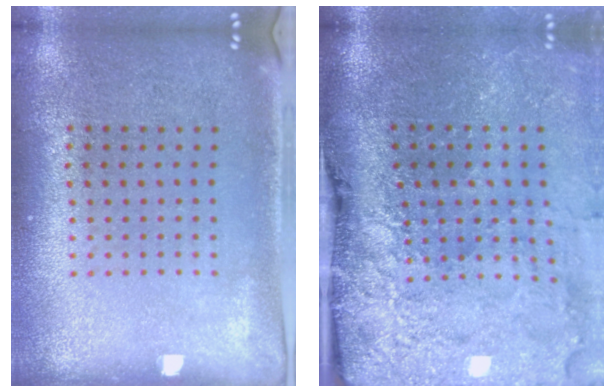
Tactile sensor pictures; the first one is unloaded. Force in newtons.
{"total": 5.1, "press": 3.8, "slide": 3.3}